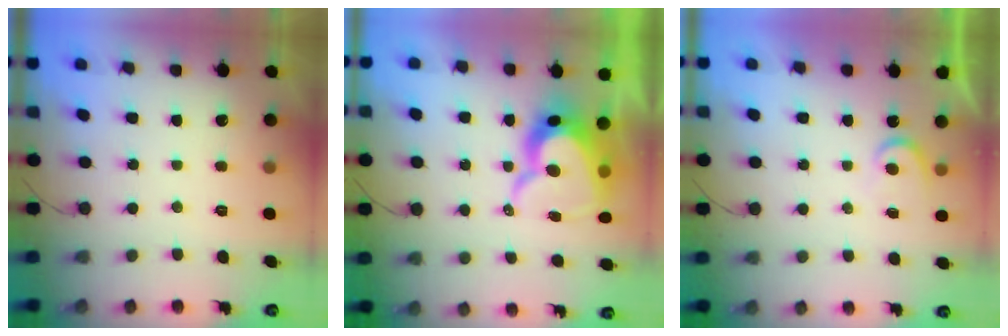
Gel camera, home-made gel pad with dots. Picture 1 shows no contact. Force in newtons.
{"total": 15.4, "press": 15.3, "slide": 1.3}
{"total": 3.7, "press": 3.7, "slide": 0.4}